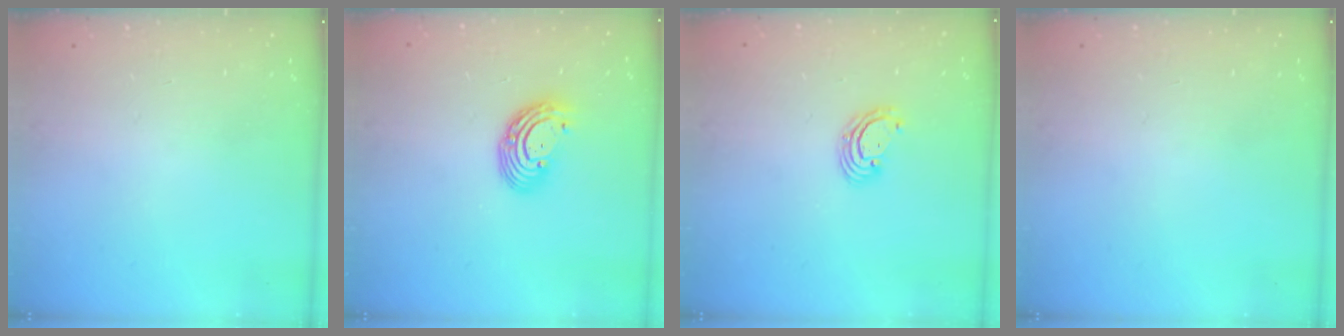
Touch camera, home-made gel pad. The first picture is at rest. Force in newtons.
{"total": 8.1, "press": 8.0, "slide": 1.5}
{"total": 3.1, "press": 3.1, "slide": 0.1}
{"total": 0.0}